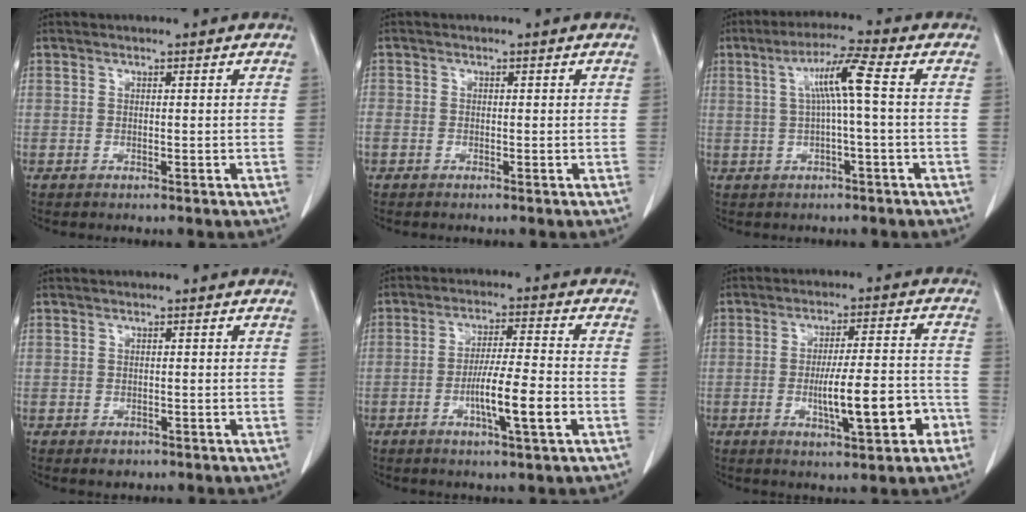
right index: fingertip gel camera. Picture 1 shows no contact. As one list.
[{"total": 2.1, "force": [-1.0, 1.7, 0.7], "torque": [-0.030, -0.002, -0.023]}, {"total": 6.5, "force": [0.8, -0.6, 6.4], "torque": [-0.116, 0.015, 0.018]}, {"total": 1.3, "force": [-0.7, 1.1, 0.4], "torque": [-0.004, 0.002, -0.004]}, {"total": 8.4, "force": [-2.8, 0.2, 7.9], "torque": [-0.140, -0.004, -0.052]}, {"total": 10.1, "force": [-3.5, 1.6, 9.3], "torque": [-0.153, 0.007, -0.048]}]